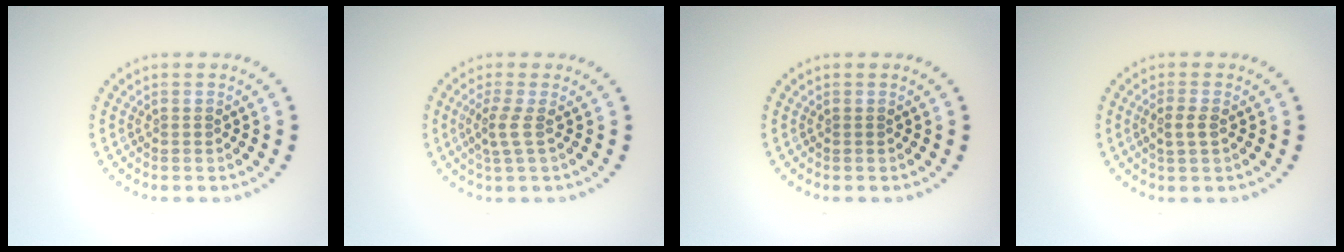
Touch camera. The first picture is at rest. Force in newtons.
{"total": 1.8, "press": 1.3, "slide": 1.2}
{"total": 0.0}
{"total": 1.6, "press": 1.5, "slide": 0.5}